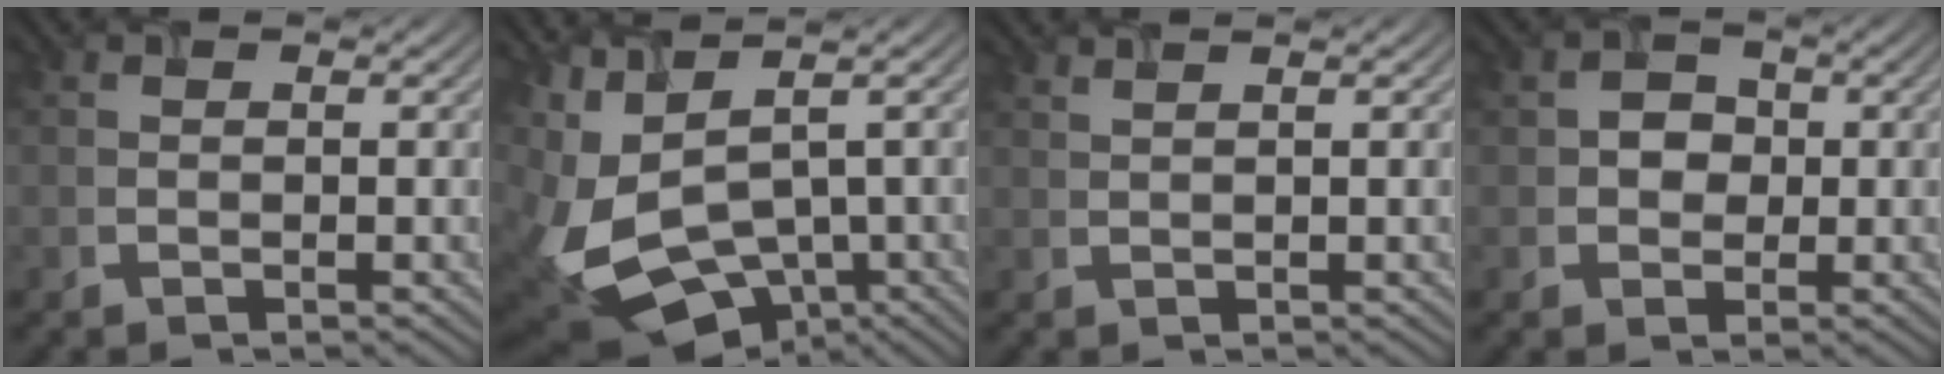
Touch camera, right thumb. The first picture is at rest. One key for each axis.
{"total": 12.5, "fx": -3.9, "fy": 6.6, "fz": 9.9, "tx": -0.266, "ty": -0.029, "tz": -0.018}
{"total": 1.0, "fx": 0.7, "fy": -0.7, "fz": 0.0, "tx": -0.006, "ty": 0.008, "tz": 0.020}
{"total": 2.1, "fx": -0.2, "fy": 1.9, "fz": 0.9, "tx": -0.014, "ty": 0.008, "tz": -0.004}